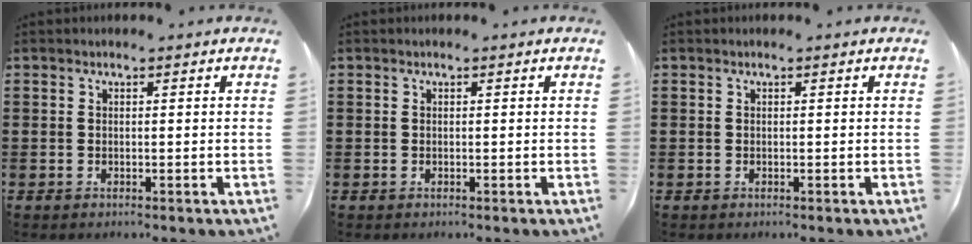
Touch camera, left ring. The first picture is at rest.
{"total": 0.0}
{"total": 0.0}